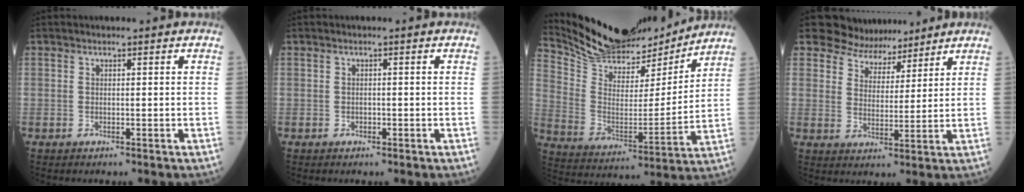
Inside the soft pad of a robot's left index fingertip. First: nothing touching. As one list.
[{"total": 0.5, "force": [-0.3, 0.4, 0.2], "torque": [-0.004, 0.003, -0.007]}, {"total": 19.1, "force": [18.0, 3.8, 5.1], "torque": [-0.105, -0.010, 0.297]}, {"total": 6.9, "force": [6.1, 3.3, 0.5], "torque": [-0.009, 0.006, 0.099]}]